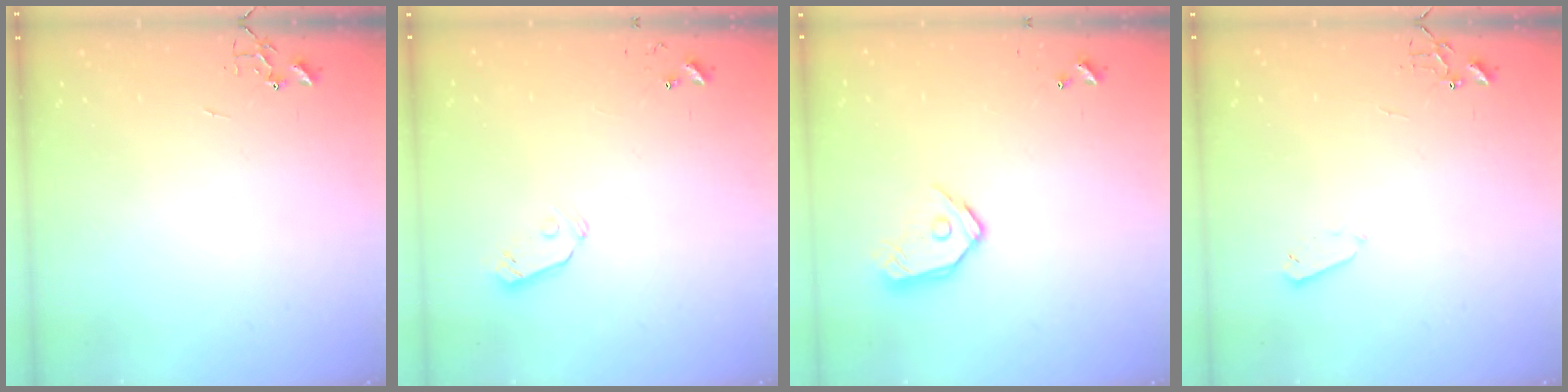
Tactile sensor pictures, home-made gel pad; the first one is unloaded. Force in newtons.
{"total": 5.9, "press": 5.8, "slide": 1.0}
{"total": 11.6, "press": 11.5, "slide": 1.2}
{"total": 3.3, "press": 3.2, "slide": 0.7}